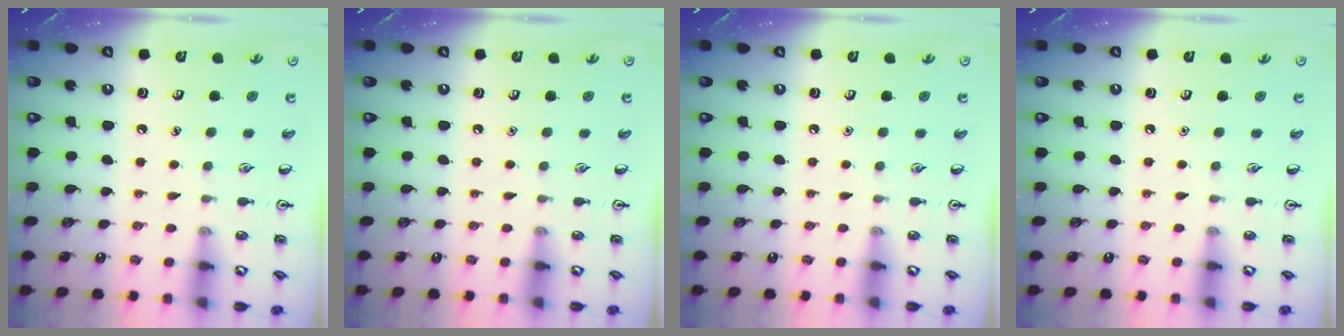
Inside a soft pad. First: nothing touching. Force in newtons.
{"total": 0.0}
{"total": 0.0}
{"total": 0.0}